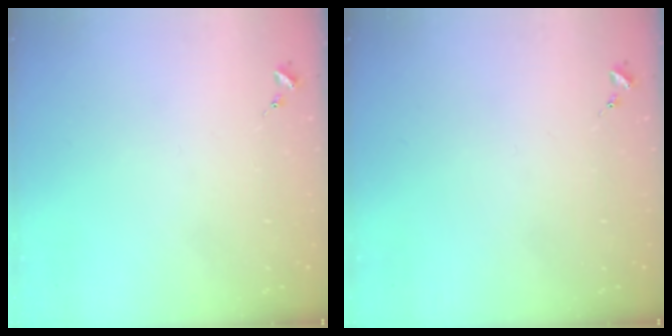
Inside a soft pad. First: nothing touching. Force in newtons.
{"total": 0.0}